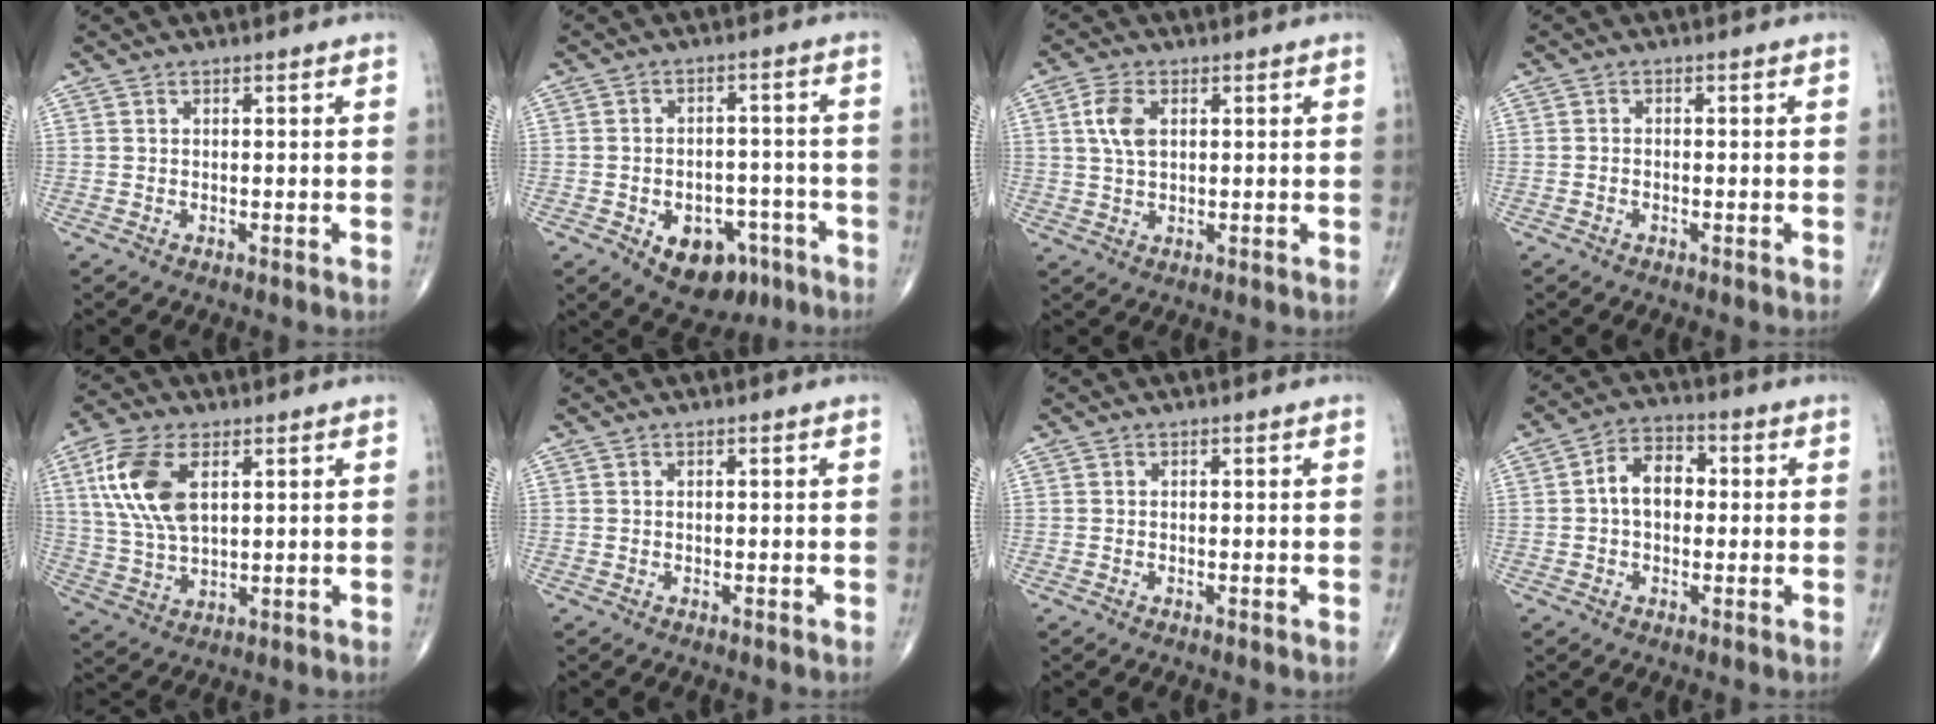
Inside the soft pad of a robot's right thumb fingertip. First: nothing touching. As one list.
[{"total": 11.2, "force": [-5.3, 7.5, 6.4], "torque": [-0.059, 0.037, -0.064]}, {"total": 5.4, "force": [1.4, 3.1, 4.1], "torque": [-0.088, 0.001, 0.025]}, {"total": 0.7, "force": [-0.4, 0.4, 0.4], "torque": [-0.008, 0.005, -0.008]}, {"total": 12.8, "force": [4.1, 6.6, 10.1], "torque": [-0.215, -0.006, 0.083]}, {"total": 0.0}, {"total": 0.0}, {"total": 7.3, "force": [0.2, 5.1, 5.3], "torque": [-0.070, 0.023, -0.007]}]